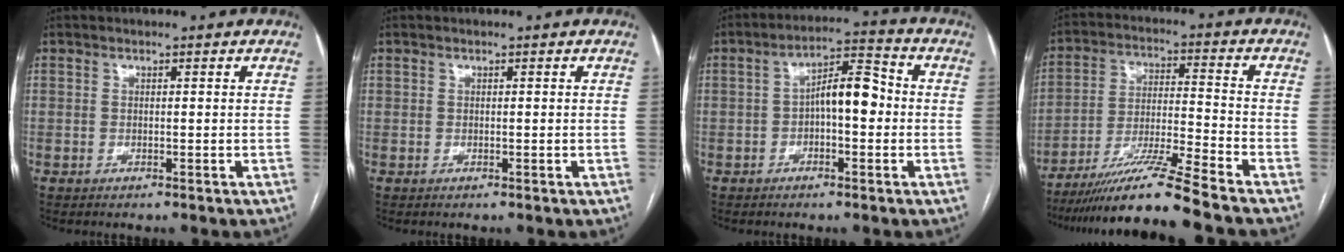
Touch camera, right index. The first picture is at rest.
{"total": 0.0}
{"total": 7.4, "force": [-0.5, 2.6, 7.0], "torque": [-0.116, 0.032, -0.010]}
{"total": 13.5, "force": [-11.1, -1.9, 7.5], "torque": [-0.137, -0.015, -0.199]}